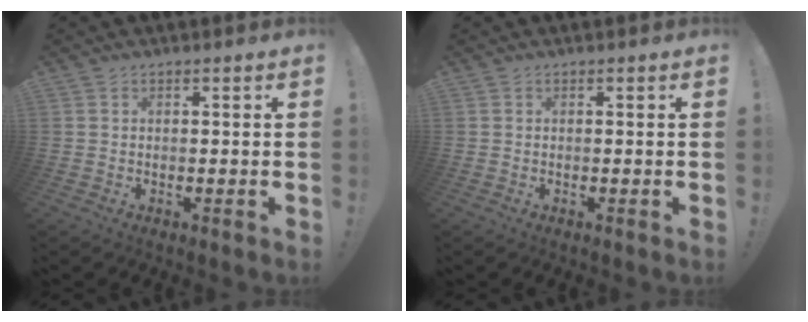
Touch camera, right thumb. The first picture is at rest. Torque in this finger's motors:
{"motor_torque": [0.00, 0.00, 0.00, 0.00, 0.00]}